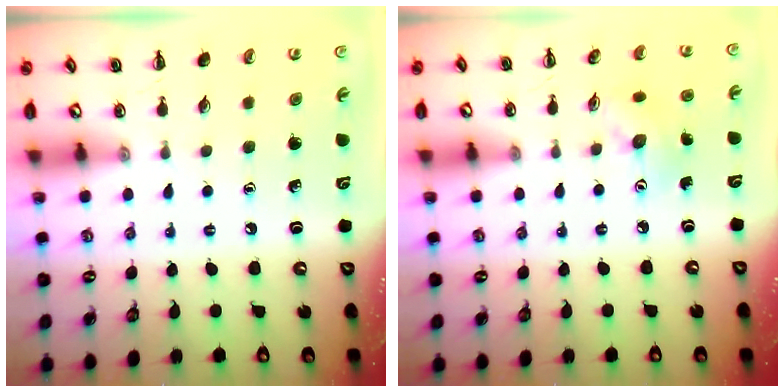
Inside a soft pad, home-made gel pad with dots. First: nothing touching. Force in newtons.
{"total": 5.4, "press": 5.4, "slide": 0.3}